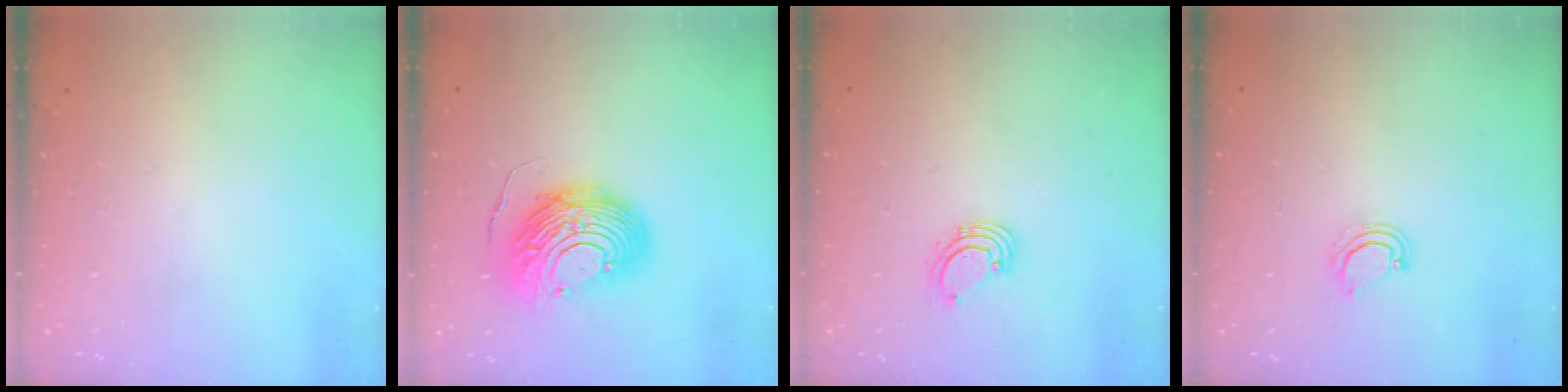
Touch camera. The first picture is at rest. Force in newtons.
{"total": 14.0, "press": 14.0, "slide": 1.3}
{"total": 1.6, "press": 1.6, "slide": 0.1}
{"total": 2.2, "press": 2.2, "slide": 0.1}